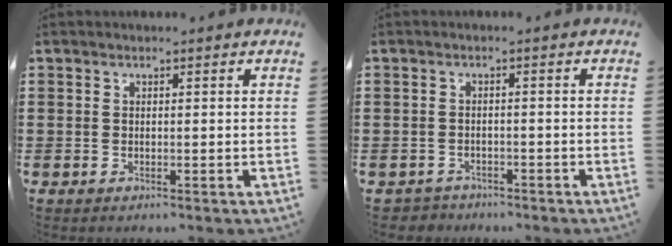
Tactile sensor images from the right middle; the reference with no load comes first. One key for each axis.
{"total": 1.7, "fx": -1.5, "fy": 0.6, "fz": -0.3, "tx": -0.002, "ty": 0.004, "tz": -0.037}